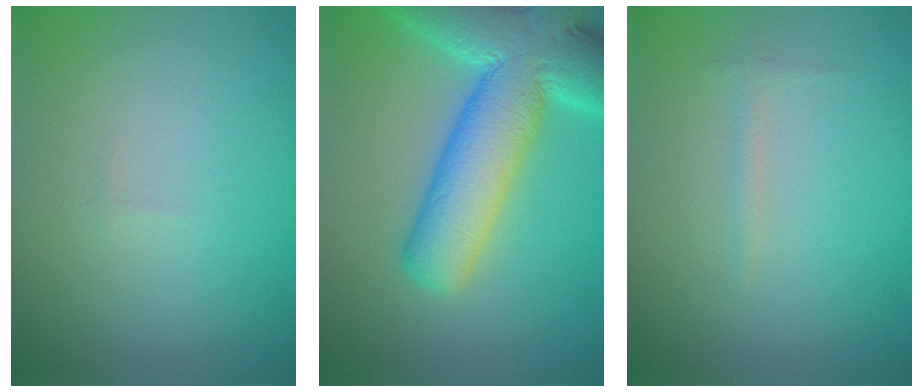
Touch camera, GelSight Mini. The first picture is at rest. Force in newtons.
{"total": 12.4, "press": 12.4, "slide": 0.5}
{"total": 0.7, "press": 0.7, "slide": 0.1}